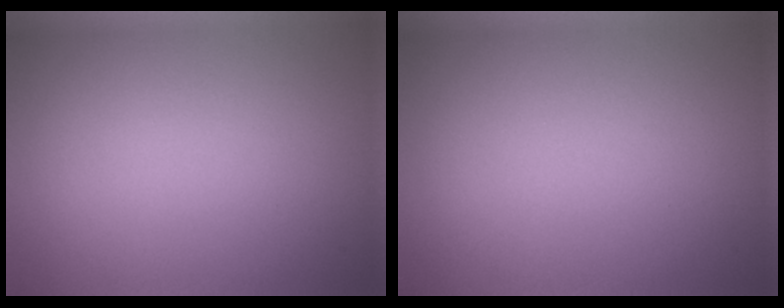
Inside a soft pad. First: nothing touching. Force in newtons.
{"total": 0.0}